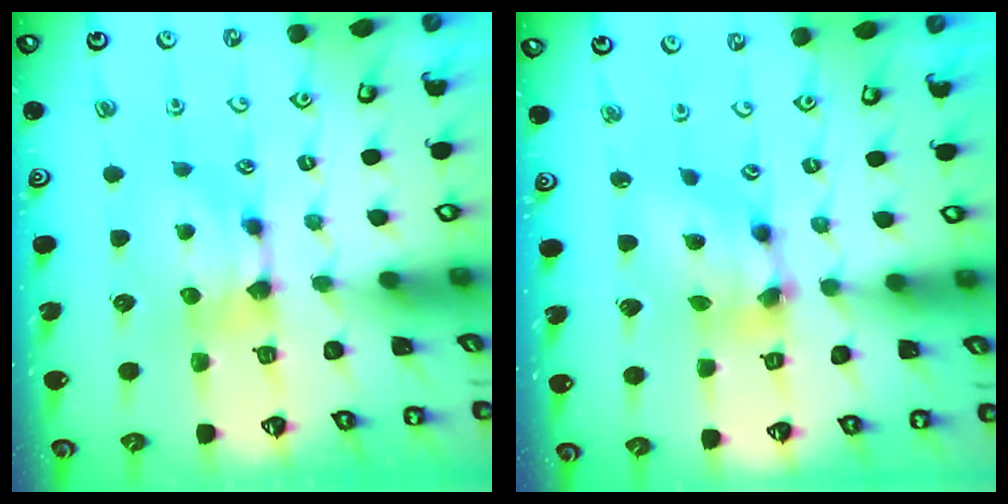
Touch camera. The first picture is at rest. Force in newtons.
{"total": 6.4, "press": 6.1, "slide": 2.1}